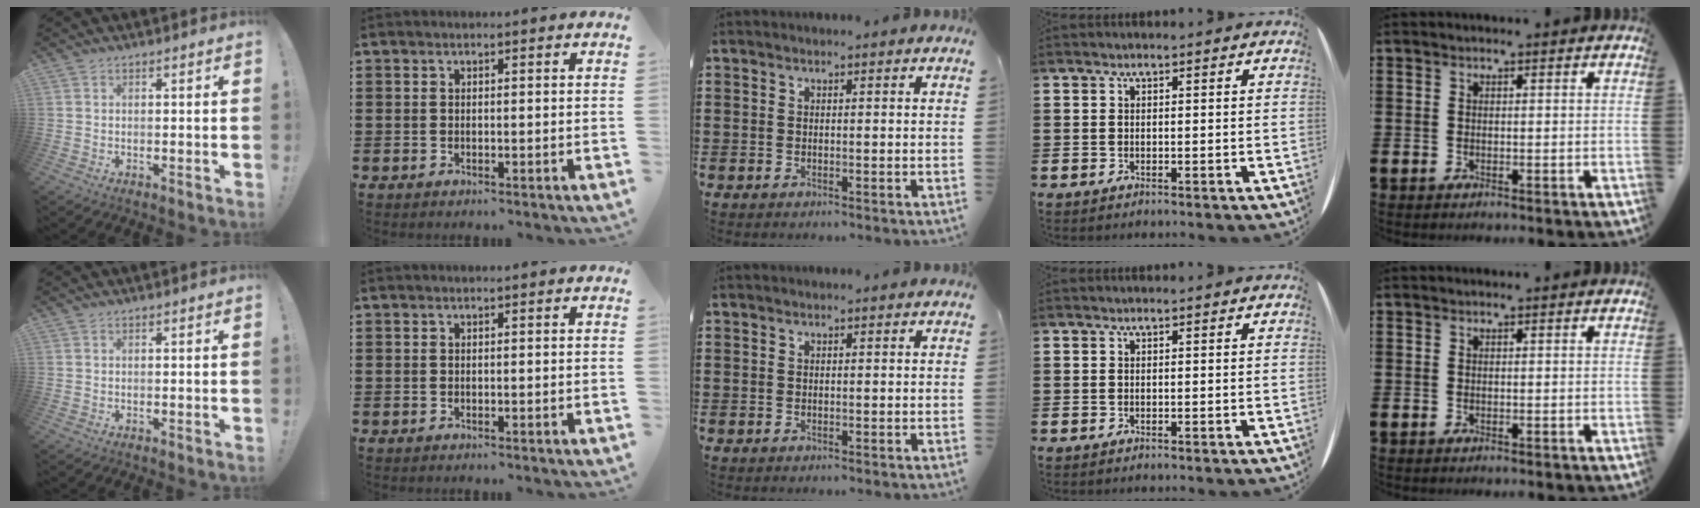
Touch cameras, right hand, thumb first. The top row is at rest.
{}